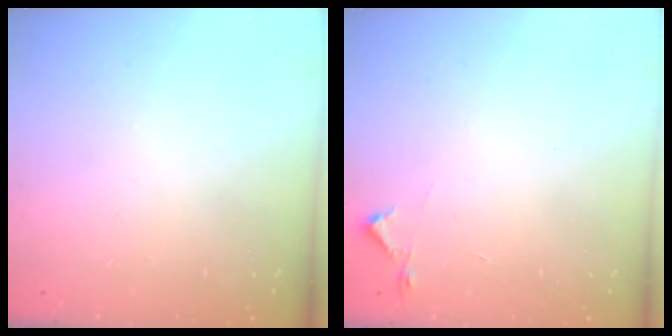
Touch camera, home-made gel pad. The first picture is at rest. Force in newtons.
{"total": 2.7, "press": 2.6, "slide": 0.4}